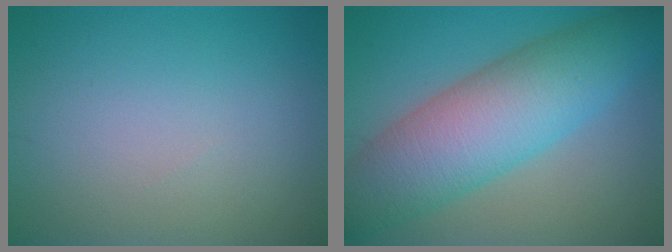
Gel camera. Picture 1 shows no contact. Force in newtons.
{"total": 9.9, "press": 9.9, "slide": 0.2}